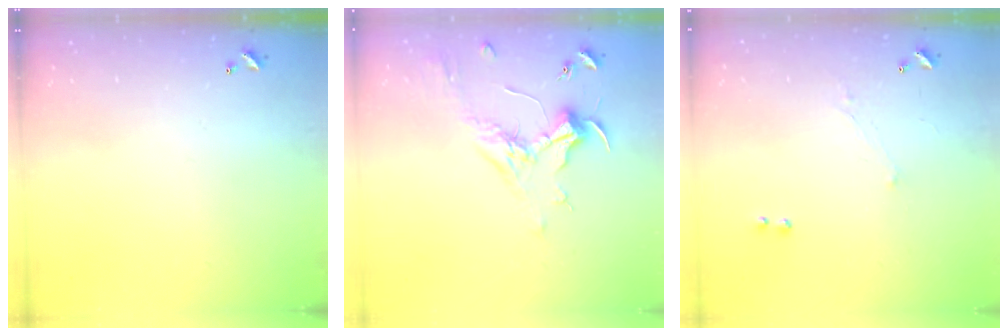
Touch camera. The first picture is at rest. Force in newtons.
{"total": 2.0, "press": 1.9, "slide": 0.7}
{"total": 1.2, "press": 0.8, "slide": 0.9}